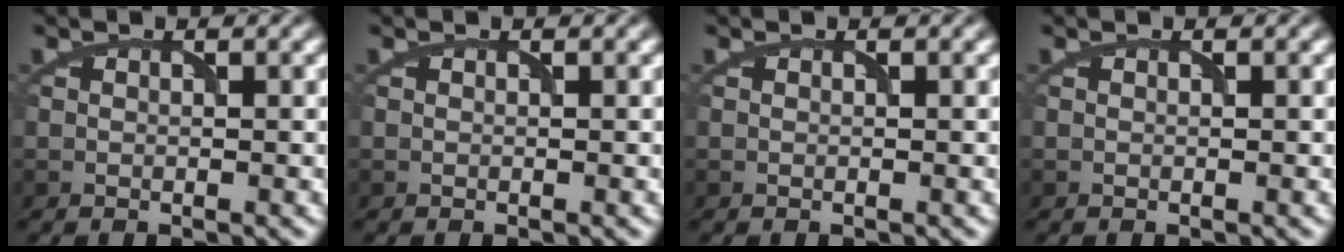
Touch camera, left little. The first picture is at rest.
{"total": 0.0}
{"total": 0.0}
{"total": 0.0}